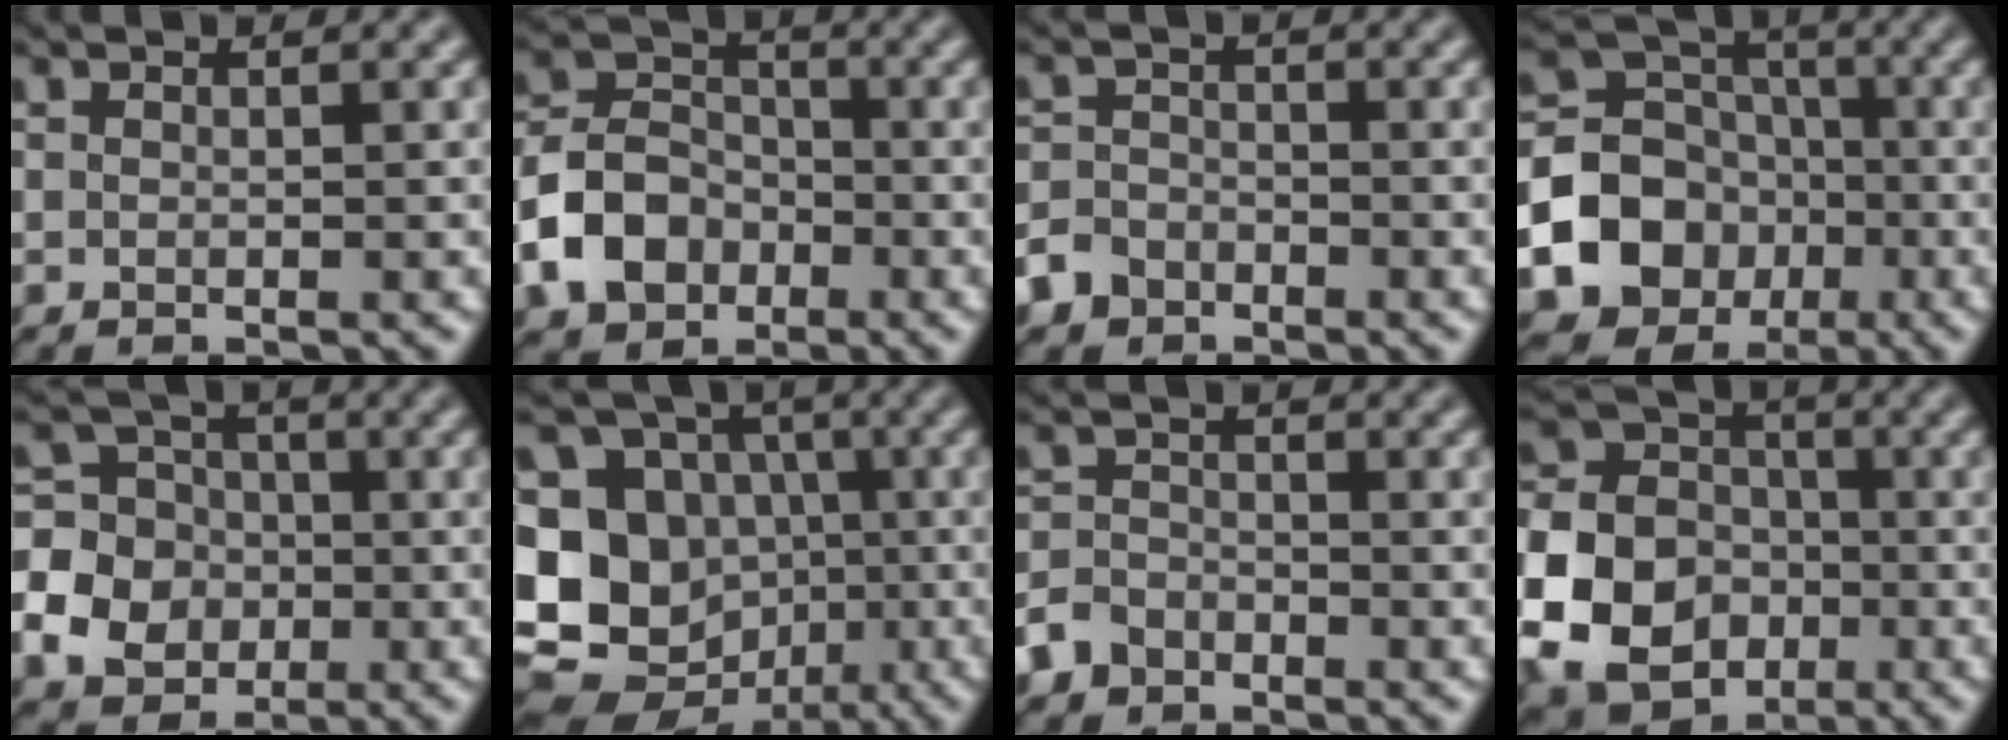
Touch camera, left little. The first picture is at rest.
{"total": 6.5, "force": [-2.7, 4.9, 3.3], "torque": [-0.068, 0.006, -0.062]}
{"total": 4.9, "force": [-3.3, 3.4, 0.9], "torque": [-0.010, -0.013, -0.069]}
{"total": 15.7, "force": [-5.2, 14.1, 4.8], "torque": [-0.110, -0.041, -0.104]}
{"total": 10.6, "force": [-2.7, 9.8, 3.0], "torque": [-0.096, -0.002, -0.067]}
{"total": 15.5, "force": [-2.4, 14.1, 6.1], "torque": [-0.165, 0.014, -0.062]}
{"total": 4.4, "force": [-3.2, 3.0, 0.8], "torque": [-0.005, -0.011, -0.065]}
{"total": 13.4, "force": [-4.0, 11.1, 6.4], "torque": [-0.167, -0.034, -0.102]}